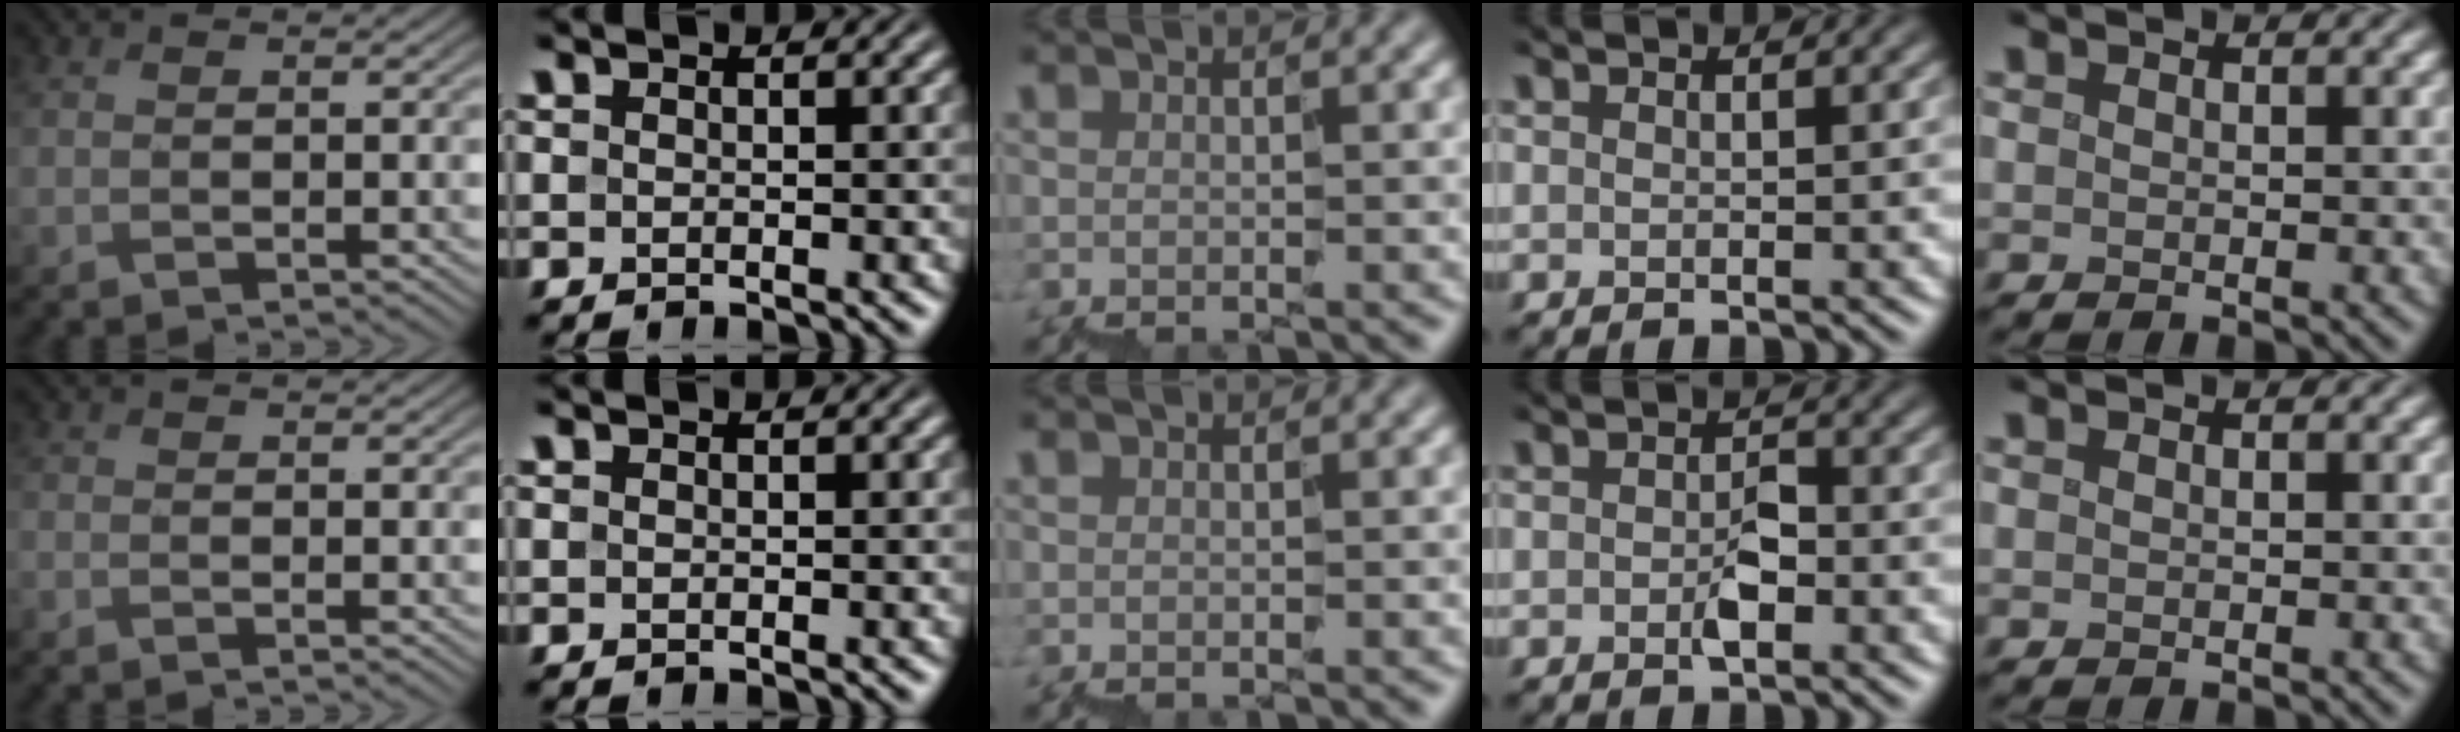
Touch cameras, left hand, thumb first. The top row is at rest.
{"thumb": {"total": 0.9, "force": [-0.6, 0.2, 0.6], "torque": [-0.016, -0.003, -0.015]}, "ring": {"total": 2.1, "force": [-0.9, 1.0, 1.5], "torque": [-0.026, 0.002, -0.018]}}